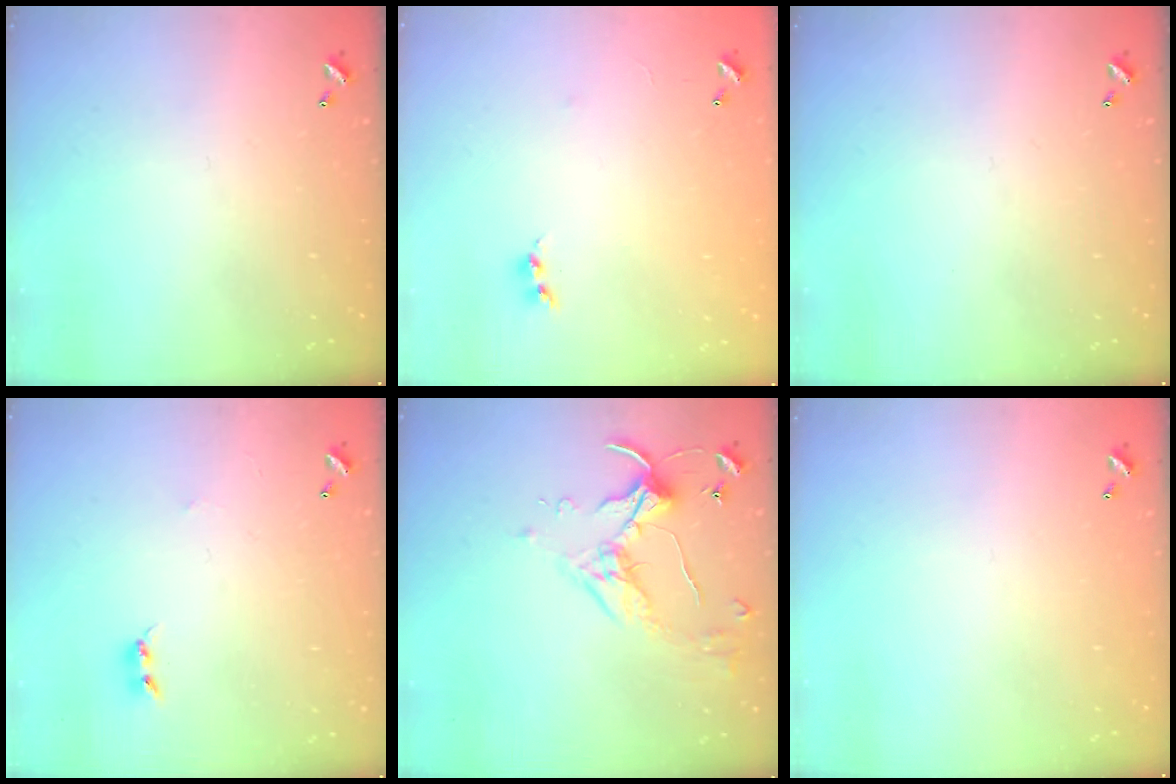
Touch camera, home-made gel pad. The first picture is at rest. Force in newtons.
{"total": 7.2, "press": 7.2, "slide": 0.7}
{"total": 0.0}
{"total": 2.5, "press": 2.5, "slide": 0.4}
{"total": 3.9, "press": 3.8, "slide": 0.5}
{"total": 0.0}